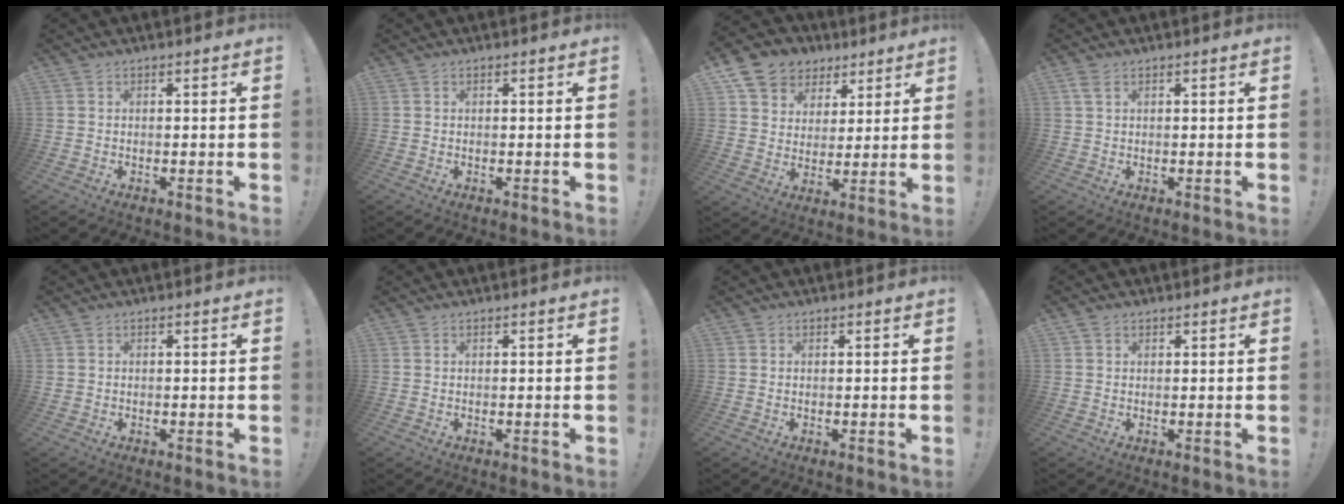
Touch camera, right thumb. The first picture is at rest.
{"total": 0.0}
{"total": 10.7, "force": [6.1, 8.4, 2.5], "torque": [-0.034, -0.042, 0.124]}
{"total": 2.0, "force": [1.0, 0.9, 1.5], "torque": [-0.033, 0.004, 0.018]}
{"total": 0.0}
{"total": 0.0}
{"total": 0.0}
{"total": 1.3, "force": [0.9, 0.9, 0.2], "torque": [0.002, 0.000, 0.015]}